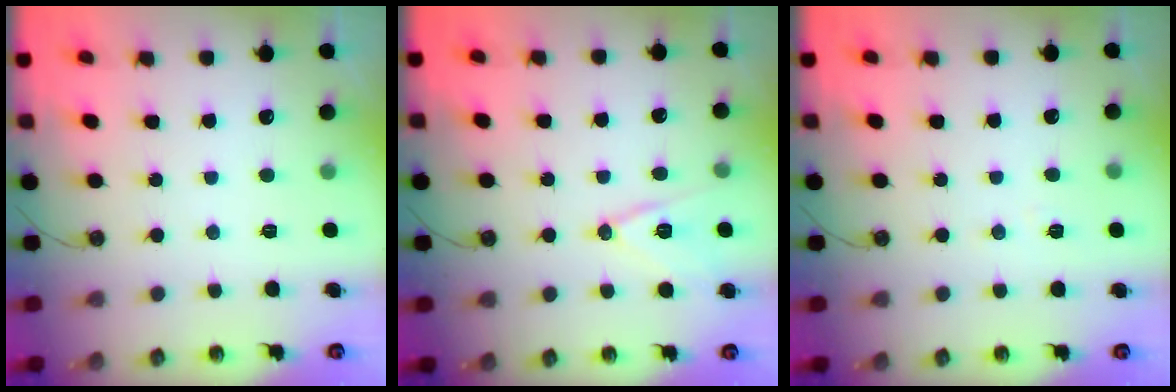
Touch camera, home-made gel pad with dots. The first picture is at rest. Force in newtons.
{"total": 10.8, "press": 10.3, "slide": 3.5}
{"total": 4.7, "press": 4.6, "slide": 1.2}